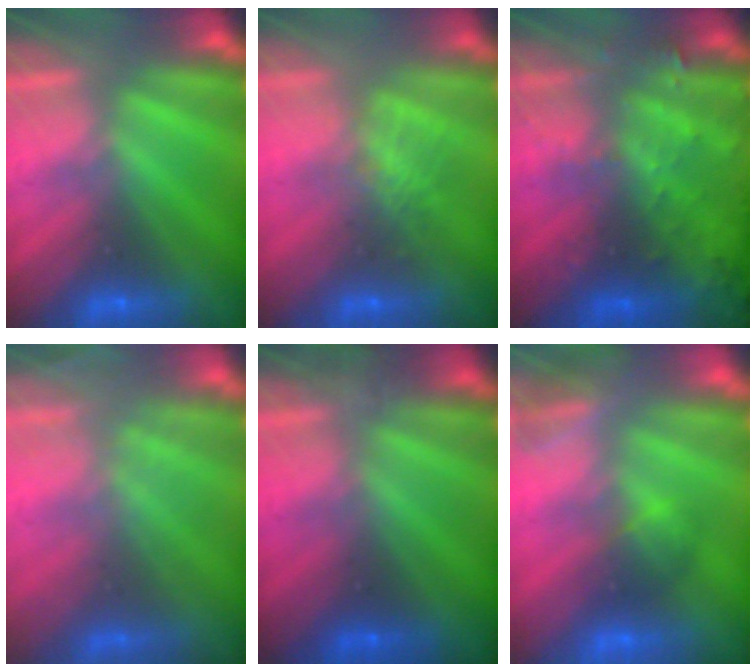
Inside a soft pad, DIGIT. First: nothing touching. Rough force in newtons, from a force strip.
{"total": 2.8}
{"total": 8.0}
{"total": 1.7}
{"total": 1.6}
{"total": 3.7}